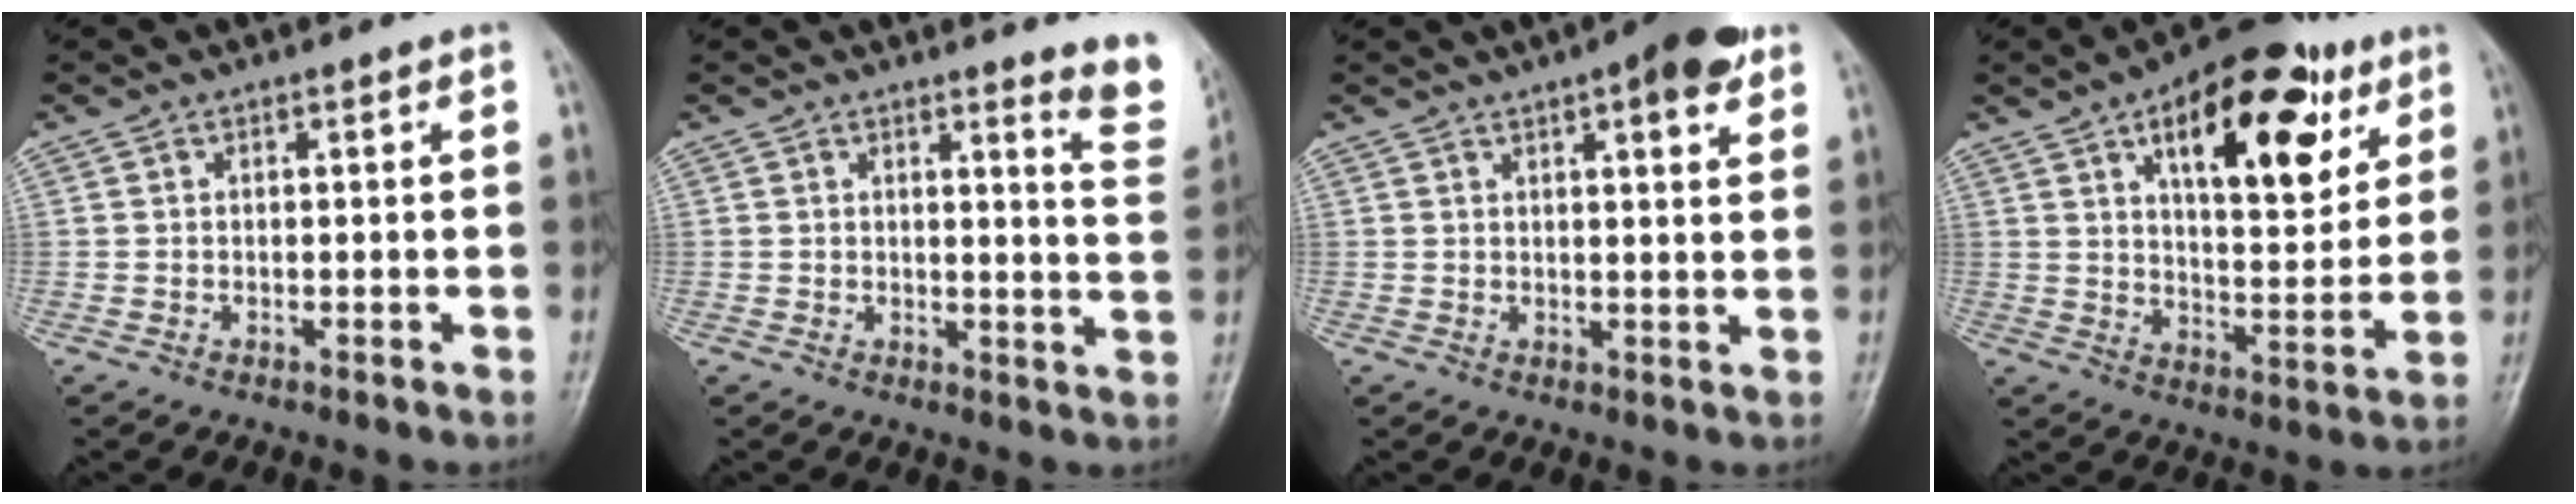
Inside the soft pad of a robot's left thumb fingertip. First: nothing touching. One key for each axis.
{"total": 6.9, "fx": 5.8, "fy": 0.5, "fz": 3.6, "tx": -0.021, "ty": -0.050, "tz": 0.048}
{"total": 8.2, "fx": 4.7, "fy": 2.3, "fz": 6.3, "tx": -0.067, "ty": -0.016, "tz": 0.058}
{"total": 20.7, "fx": 9.5, "fy": 9.3, "fz": 15.9, "tx": -0.182, "ty": -0.025, "tz": 0.141}